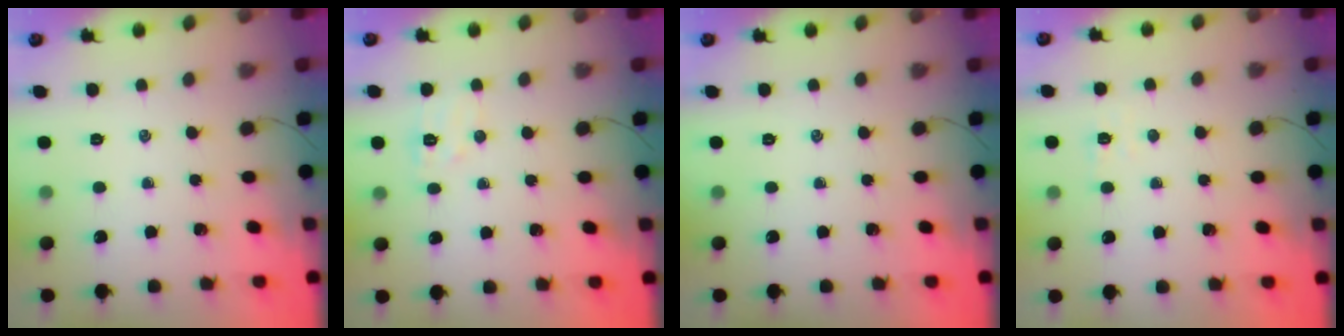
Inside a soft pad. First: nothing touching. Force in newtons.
{"total": 7.2, "press": 7.0, "slide": 1.3}
{"total": 0.0}
{"total": 2.3, "press": 2.1, "slide": 0.8}